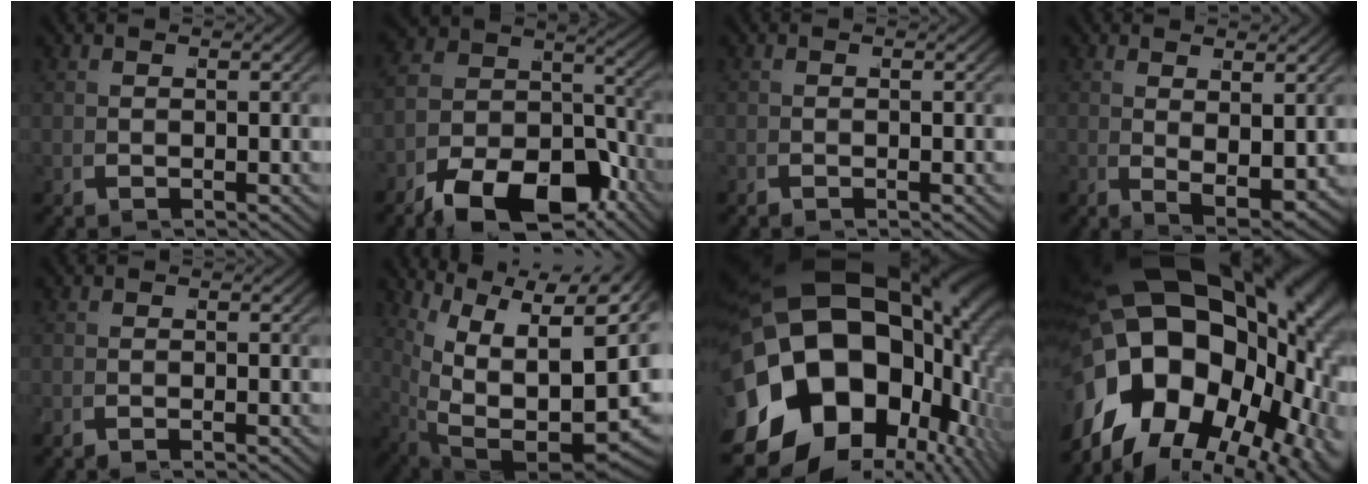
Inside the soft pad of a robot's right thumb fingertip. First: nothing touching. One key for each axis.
{"total": 9.4, "fx": -4.7, "fy": 5.1, "fz": 6.3, "tx": -0.078, "ty": -0.021, "tz": -0.072}
{"total": 0.5, "fx": -0.5, "fy": -0.1, "fz": 0.1, "tx": 0.002, "ty": 0.001, "tz": -0.013}
{"total": 3.4, "fx": 0.8, "fy": 1.4, "fz": 3.0, "tx": -0.052, "ty": -0.008, "tz": 0.017}
{"total": 0.8, "fx": -0.8, "fy": 0.1, "fz": -0.1, "tx": 0.012, "ty": 0.002, "tz": -0.022}
{"total": 20.4, "fx": 0.2, "fy": 13.0, "fz": 15.6, "tx": -0.285, "ty": -0.065, "tz": 0.035}
{"total": 31.3, "fx": 0.4, "fy": 22.1, "fz": 22.1, "tx": -0.385, "ty": -0.036, "tz": 0.001}
{"total": 27.8, "fx": 0.6, "fy": 19.2, "fz": 20.2, "tx": -0.346, "ty": -0.027, "tz": 0.004}